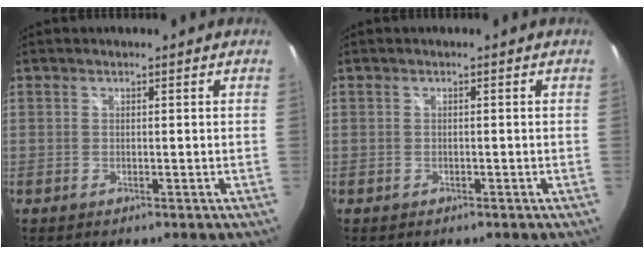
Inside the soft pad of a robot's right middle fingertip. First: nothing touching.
{"total": 0.6, "force": [-0.4, 0.4, 0.1], "torque": [-0.003, 0.001, -0.003]}